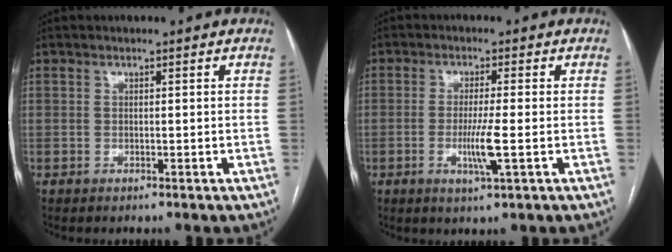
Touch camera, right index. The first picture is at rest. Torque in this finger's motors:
{"motor_torque": [1.04, 0.13, 0.48, 0.13]}